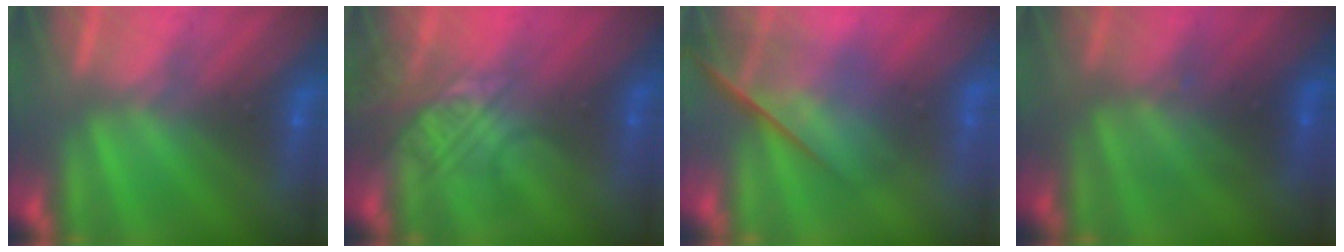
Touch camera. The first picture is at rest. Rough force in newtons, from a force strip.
{"total": 2.4}
{"total": 4.4}
{"total": 2.4}